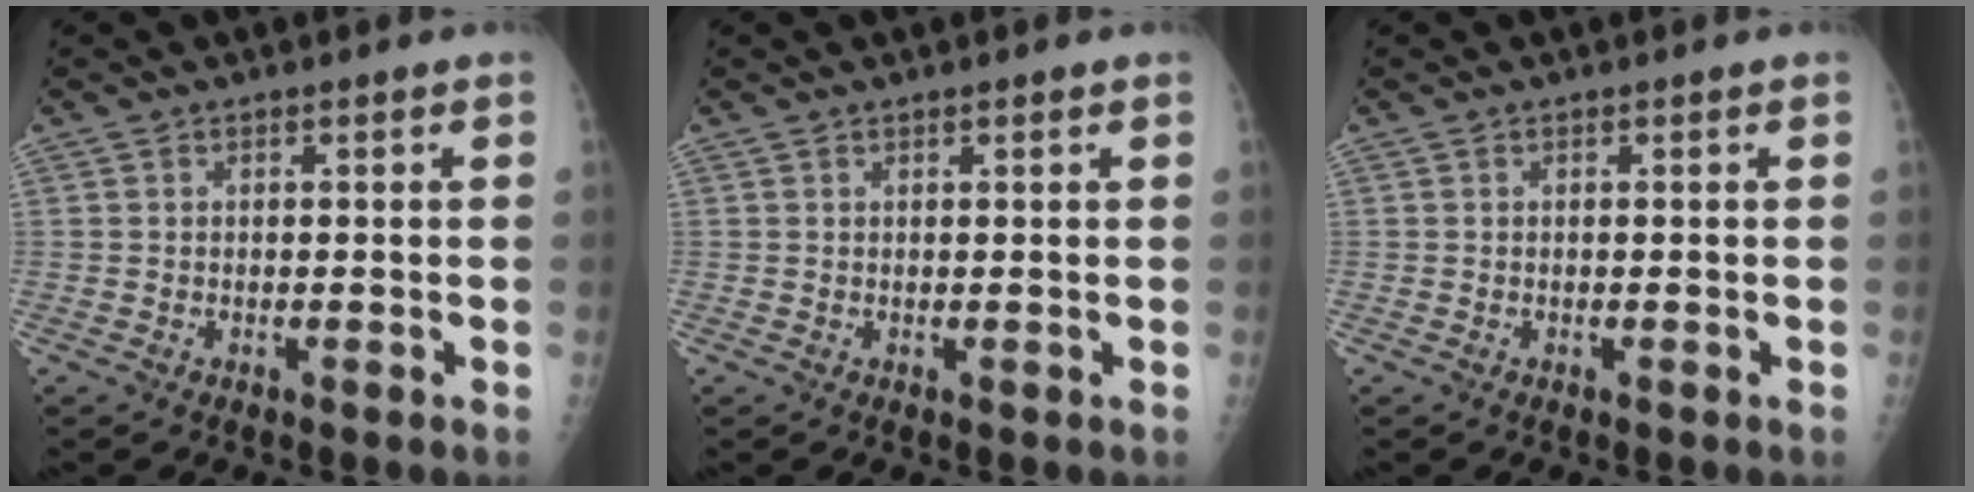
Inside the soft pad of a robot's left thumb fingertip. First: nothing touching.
{"total": 0.6, "force": [0.4, 0.1, 0.4], "torque": [-0.005, -0.001, 0.007]}
{"total": 0.0}